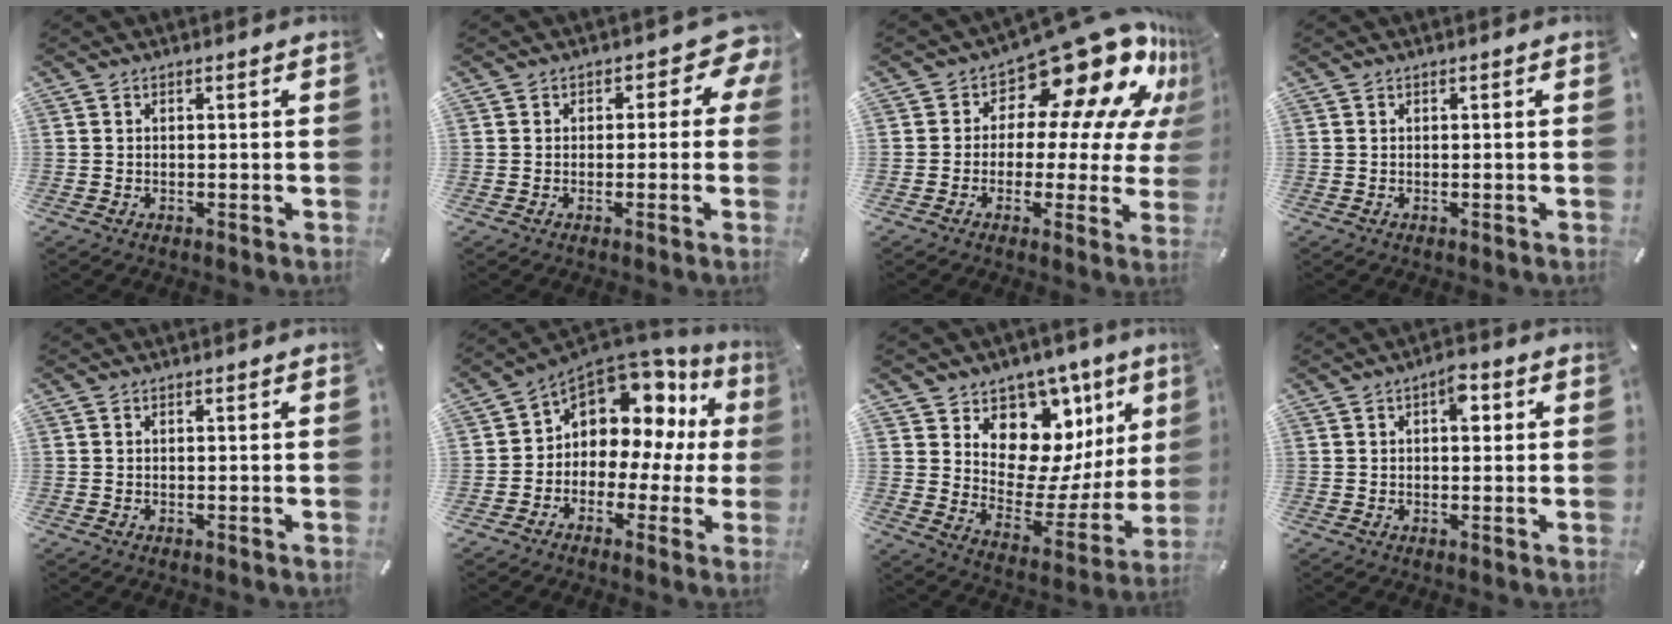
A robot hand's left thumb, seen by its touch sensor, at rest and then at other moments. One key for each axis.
{"total": 6.4, "fx": 1.3, "fy": 4.2, "fz": 4.6, "tx": -0.049, "ty": -0.005, "tz": 0.018}
{"total": 18.6, "fx": 12.4, "fy": 8.2, "fz": 11.2, "tx": -0.157, "ty": -0.103, "tz": 0.206}
{"total": 0.0}
{"total": 0.0}
{"total": 10.0, "fx": 5.4, "fy": 7.1, "fz": 4.5, "tx": -0.071, "ty": -0.060, "tz": 0.092}
{"total": 12.1, "fx": 7.2, "fy": 8.8, "fz": 4.2, "tx": -0.042, "ty": -0.101, "tz": 0.125}
{"total": 4.3, "fx": 1.1, "fy": 2.2, "fz": 3.5, "tx": -0.033, "ty": -0.006, "tz": 0.007}